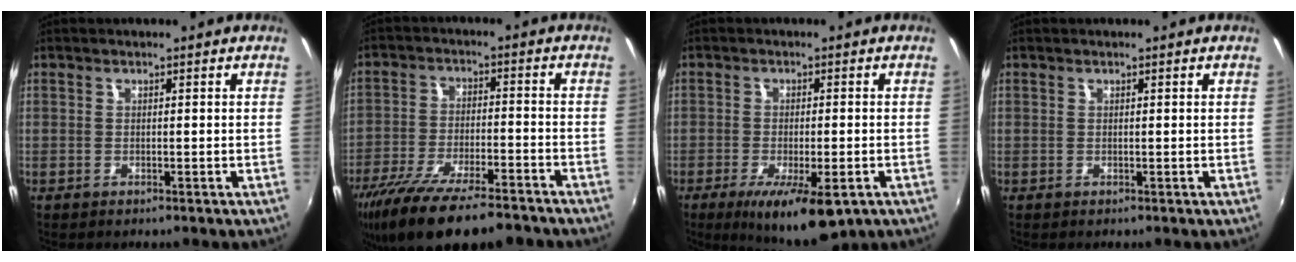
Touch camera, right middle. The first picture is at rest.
{"total": 17.9, "force": [-14.2, 3.7, 10.2], "torque": [-0.202, -0.040, -0.229]}
{"total": 12.4, "force": [-6.7, 3.7, 9.8], "torque": [-0.173, -0.035, -0.098]}
{"total": 0.0}